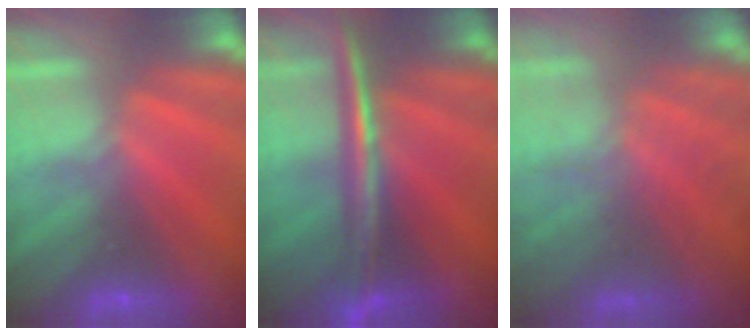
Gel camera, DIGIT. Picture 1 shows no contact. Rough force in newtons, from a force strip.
{"total": 2.9}
{"total": 7.4}